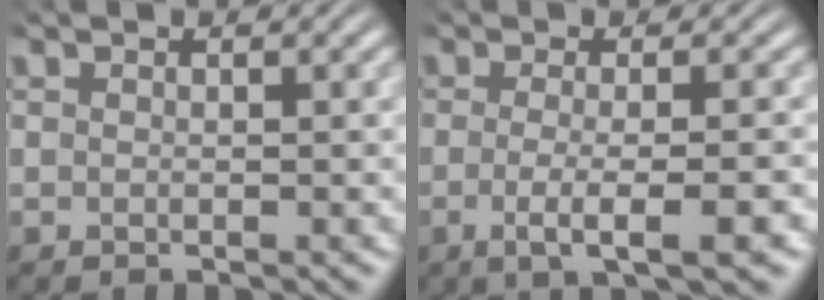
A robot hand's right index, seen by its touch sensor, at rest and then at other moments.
{"total": 3.9, "force": [-1.6, 0.4, 3.6], "torque": [-0.068, -0.012, -0.020]}